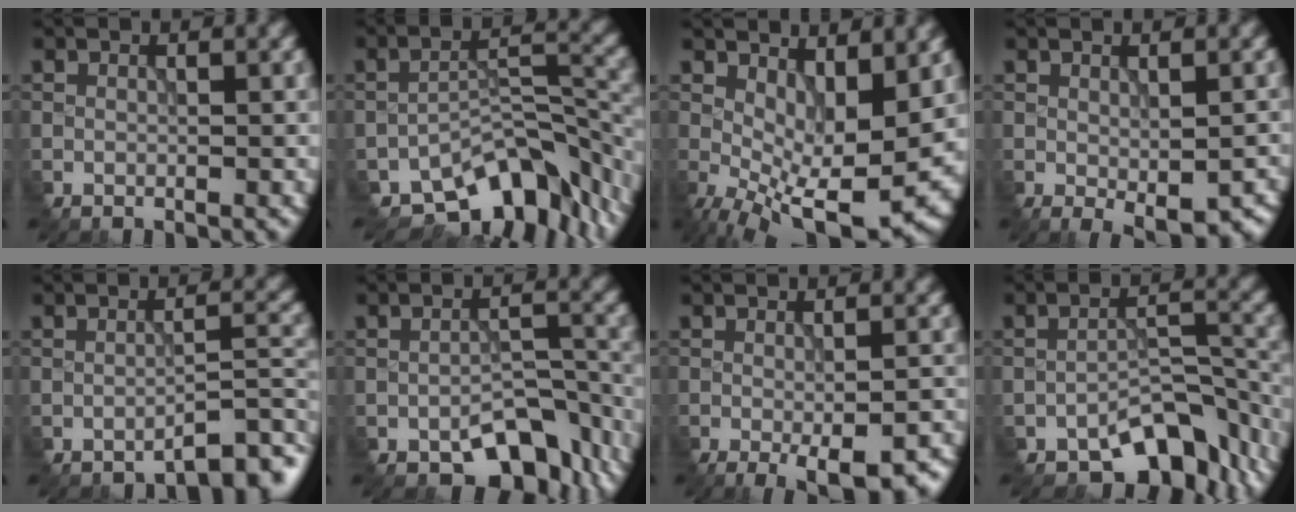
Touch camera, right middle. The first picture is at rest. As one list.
[{"total": 8.9, "force": [-6.9, 3.7, 4.3], "torque": [-0.050, -0.008, -0.117]}, {"total": 9.9, "force": [0.4, 4.7, 8.7], "torque": [-0.137, -0.019, 0.018]}, {"total": 3.2, "force": [-0.8, 1.3, 2.8], "torque": [-0.041, -0.014, -0.003]}, {"total": 3.7, "force": [-3.2, 0.4, 1.8], "torque": [-0.022, 0.011, -0.051]}, {"total": 6.0, "force": [-4.1, 3.1, 3.2], "torque": [-0.038, -0.004, -0.057]}, {"total": 5.4, "force": [-2.6, 1.4, 4.5], "torque": [-0.067, -0.008, -0.030]}, {"total": 6.5, "force": [-4.8, 2.9, 3.2], "torque": [-0.035, -0.001, -0.076]}]